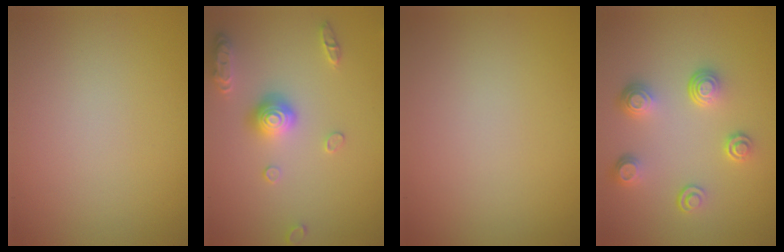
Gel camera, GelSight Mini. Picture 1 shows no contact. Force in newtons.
{"total": 2.9, "press": 2.9, "slide": 0.2}
{"total": 0.0}
{"total": 3.8, "press": 2.8, "slide": 2.7}